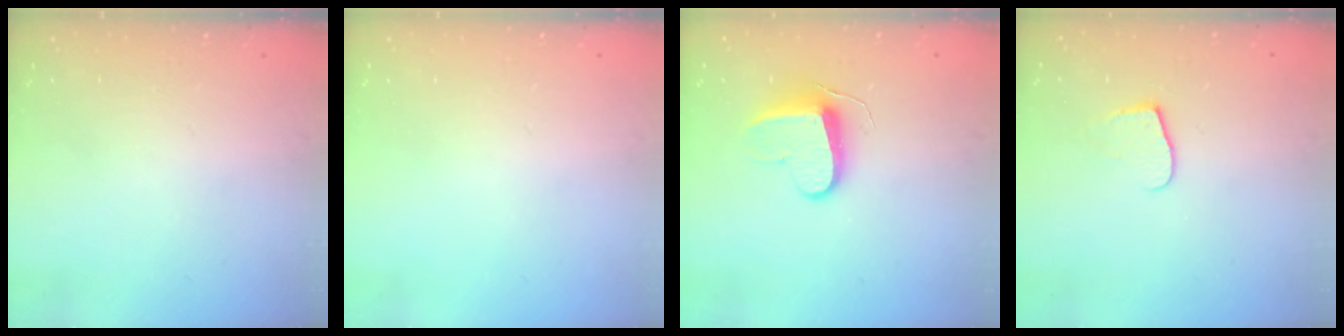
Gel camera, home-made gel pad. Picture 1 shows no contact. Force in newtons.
{"total": 0.0}
{"total": 9.5, "press": 9.5, "slide": 0.2}
{"total": 5.4, "press": 5.4, "slide": 0.5}